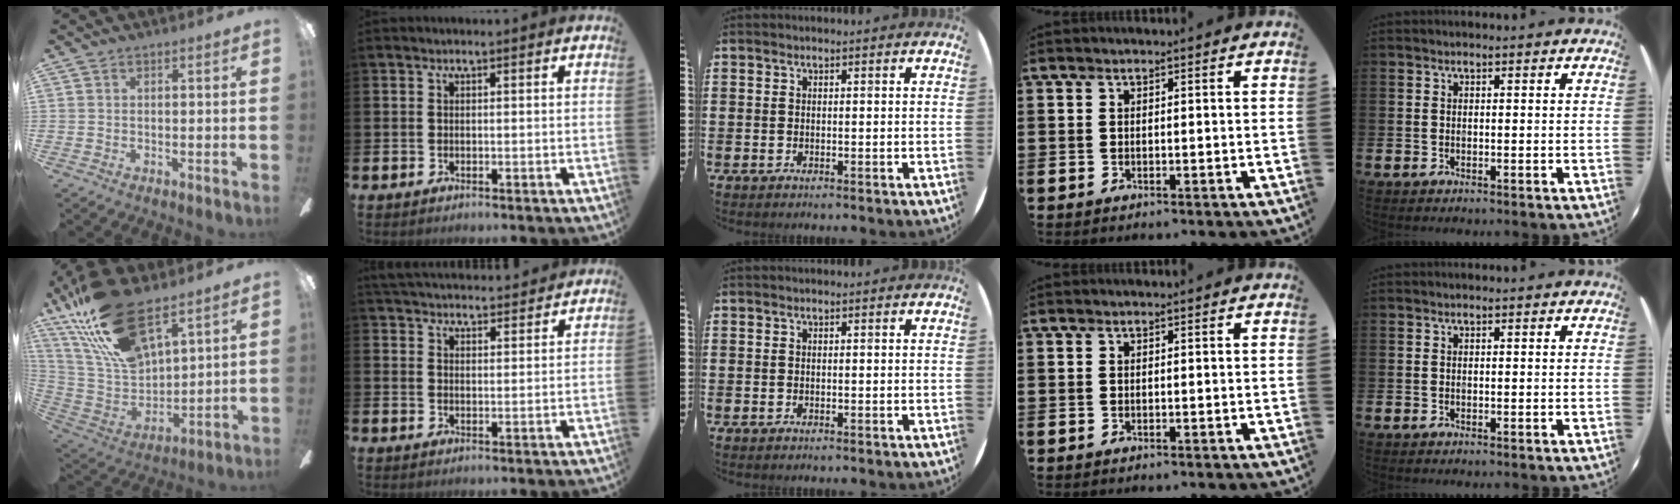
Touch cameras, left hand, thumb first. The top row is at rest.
{"thumb": {"total": 22.9, "force": [15.4, 9.4, 14.1], "torque": [-0.306, -0.084, 0.274]}, "index": {"total": 4.6, "force": [4.6, 0.6, 0.0], "torque": [-0.010, -0.029, 0.083]}}